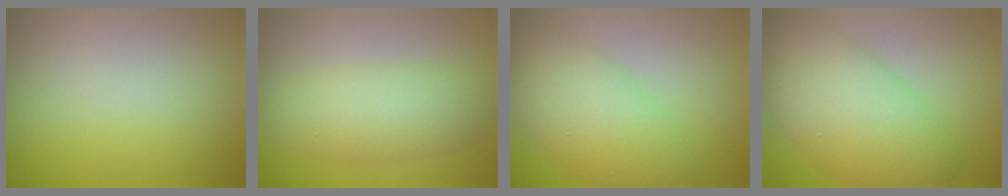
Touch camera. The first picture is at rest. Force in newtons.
{"total": 4.3, "press": 4.3, "slide": 0.1}
{"total": 4.8, "press": 4.8, "slide": 0.2}
{"total": 8.8, "press": 8.8, "slide": 0.2}